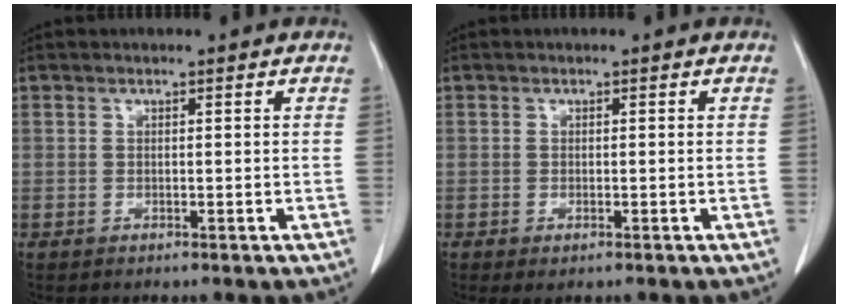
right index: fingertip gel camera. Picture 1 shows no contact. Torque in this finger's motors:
{"motor_torque": [0.35, -0.26, 0.06, 0.01]}